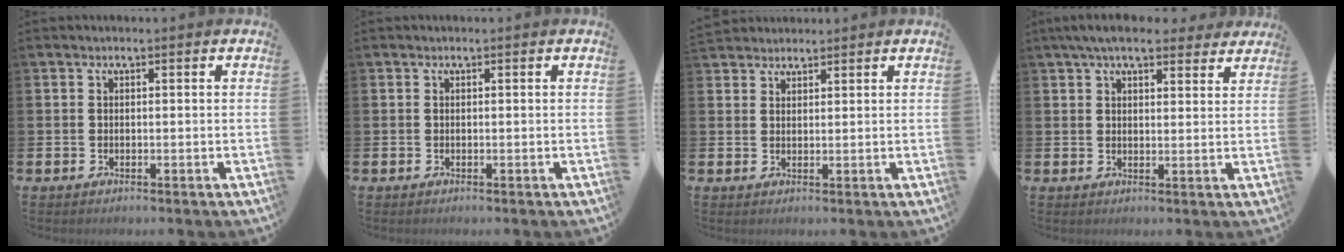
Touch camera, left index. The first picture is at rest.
{"total": 0.0}
{"total": 3.6, "force": [3.4, 0.9, -0.4], "torque": [-0.010, -0.010, 0.065]}
{"total": 6.1, "force": [5.3, 1.7, 2.5], "torque": [-0.048, -0.015, 0.094]}